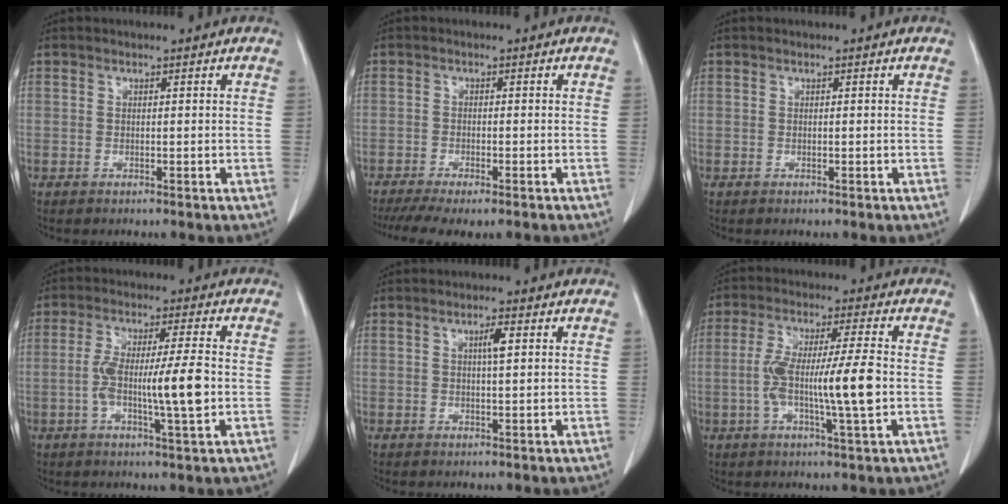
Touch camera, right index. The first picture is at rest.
{"total": 9.3, "force": [-7.3, 2.0, 5.4], "torque": [-0.080, -0.008, -0.110]}
{"total": 0.0}
{"total": 9.8, "force": [-1.4, 0.5, 9.7], "torque": [-0.175, 0.003, -0.029]}
{"total": 2.2, "force": [0.7, 0.1, 2.1], "torque": [-0.037, 0.002, 0.011]}
{"total": 11.3, "force": [-1.5, 0.4, 11.1], "torque": [-0.208, 0.003, -0.031]}